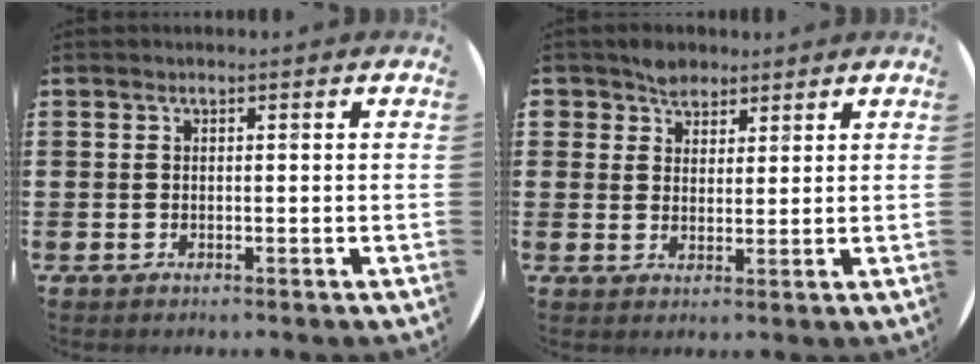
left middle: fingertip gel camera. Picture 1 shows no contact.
{"total": 3.3, "force": [2.6, 1.9, 0.1], "torque": [-0.012, 0.009, 0.052]}